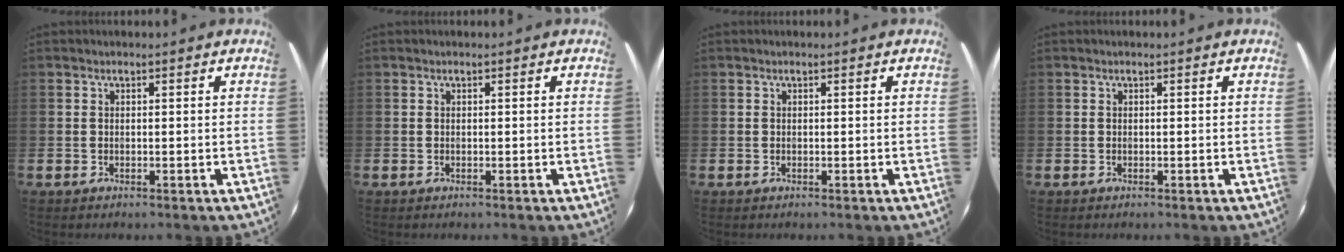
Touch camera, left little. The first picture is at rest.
{"total": 0.0}
{"total": 0.0}
{"total": 0.0}